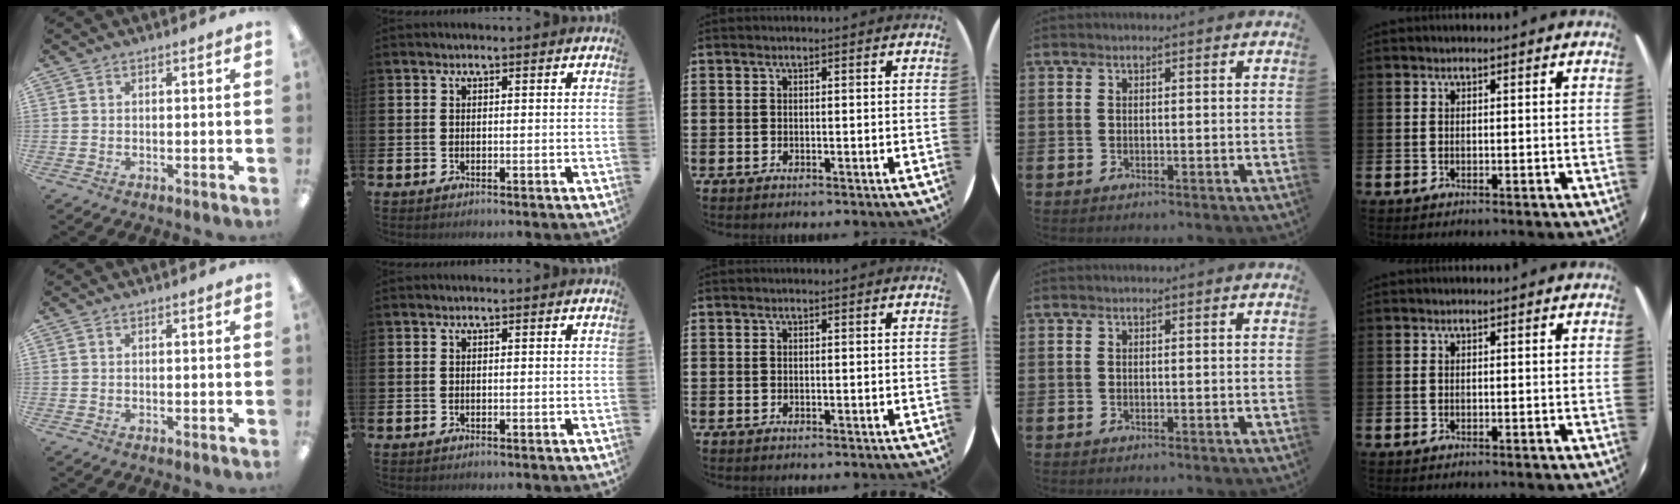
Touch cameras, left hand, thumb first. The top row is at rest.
{}